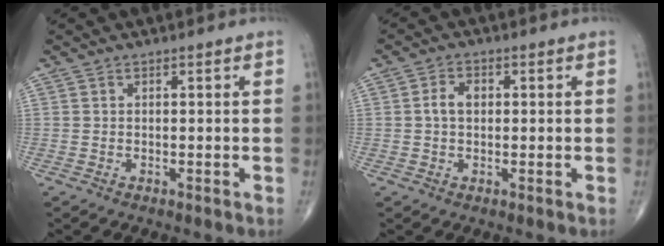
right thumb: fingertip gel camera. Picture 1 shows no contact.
{"total": 3.4, "force": [0.3, 2.3, 2.5], "torque": [-0.046, 0.010, 0.002]}